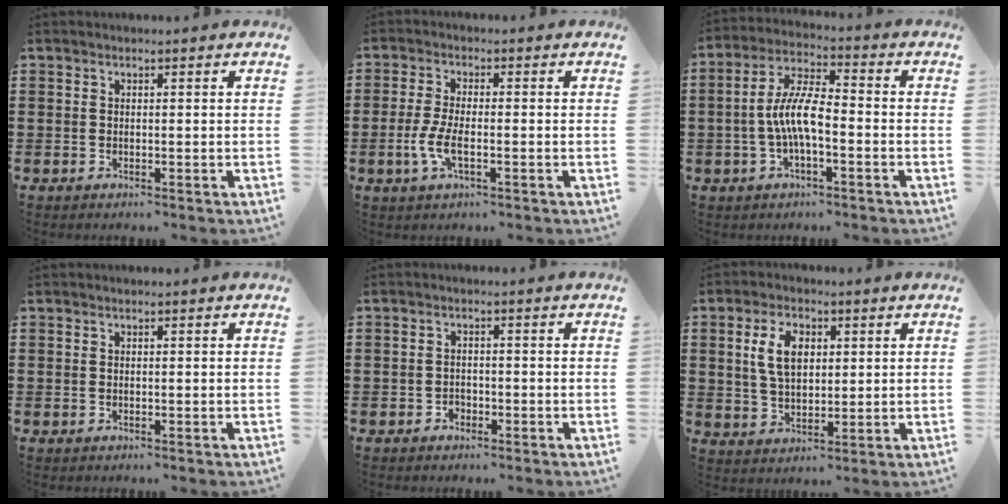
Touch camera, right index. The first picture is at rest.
{"total": 4.8, "force": [-1.5, 1.4, 4.3], "torque": [-0.101, -0.007, -0.035]}
{"total": 8.0, "force": [-1.8, 2.6, 7.3], "torque": [-0.161, -0.004, -0.039]}
{"total": 0.0}
{"total": 1.4, "force": [-1.0, 1.0, 0.2], "torque": [-0.008, 0.000, -0.024]}
{"total": 6.6, "force": [1.6, 4.0, 5.0], "torque": [-0.108, 0.010, 0.023]}